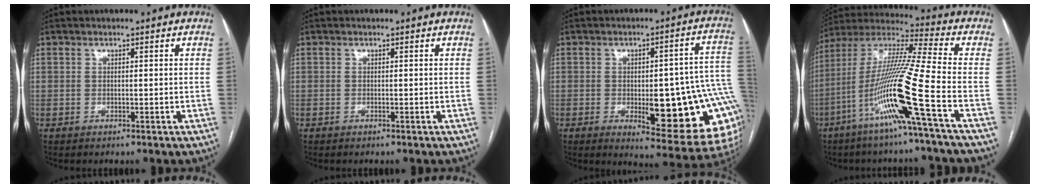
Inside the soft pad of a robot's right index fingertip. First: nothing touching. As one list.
[{"total": 0.0}, {"total": 20.2, "force": [-3.7, 5.7, 19.0], "torque": [-0.142, 0.022, -0.022]}, {"total": 17.5, "force": [-7.0, -2.0, 15.9], "torque": [-0.319, -0.010, -0.140]}]